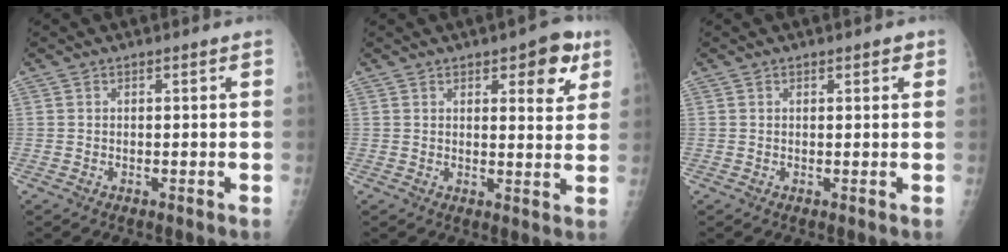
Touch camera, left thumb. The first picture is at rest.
{"total": 7.7, "force": [3.9, 3.1, 5.9], "torque": [-0.047, -0.015, 0.042]}
{"total": 1.4, "force": [0.8, 0.6, 0.9], "torque": [-0.004, 0.000, 0.007]}